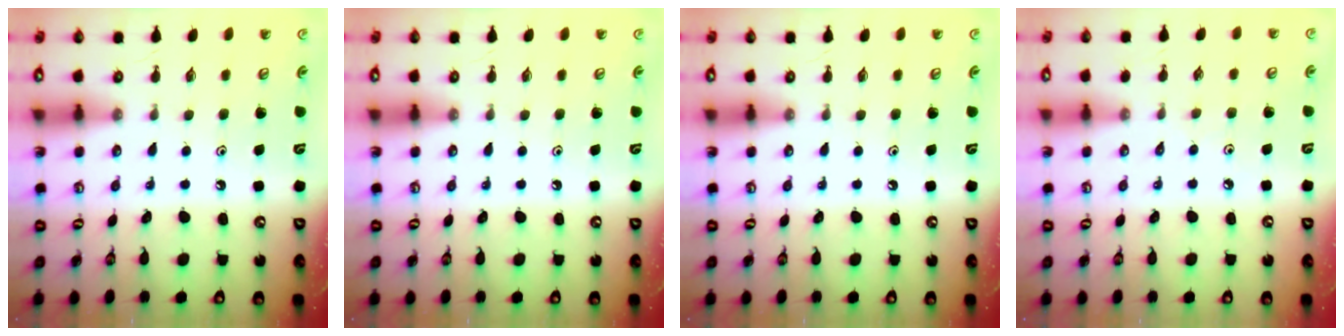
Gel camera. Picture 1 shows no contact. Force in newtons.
{"total": 0.0}
{"total": 0.0}
{"total": 2.2, "press": 2.1, "slide": 0.5}